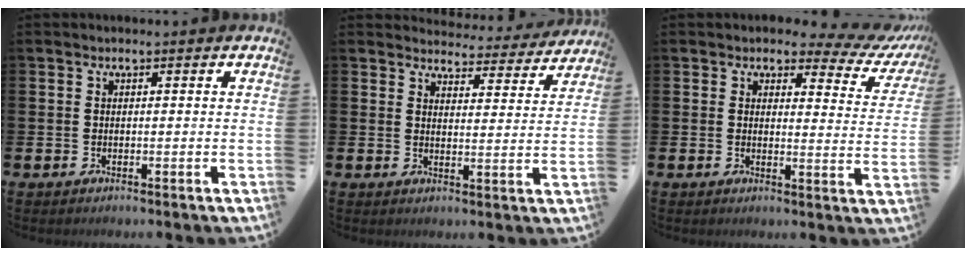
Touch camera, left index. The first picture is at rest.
{"total": 3.9, "force": [3.8, 0.8, 0.1], "torque": [-0.007, -0.035, 0.062]}
{"total": 3.1, "force": [2.4, 1.6, 1.0], "torque": [-0.018, -0.028, 0.030]}